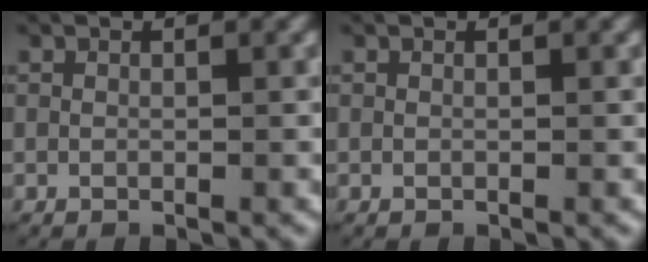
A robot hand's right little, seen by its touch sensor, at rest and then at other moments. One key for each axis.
{"total": 0.0}